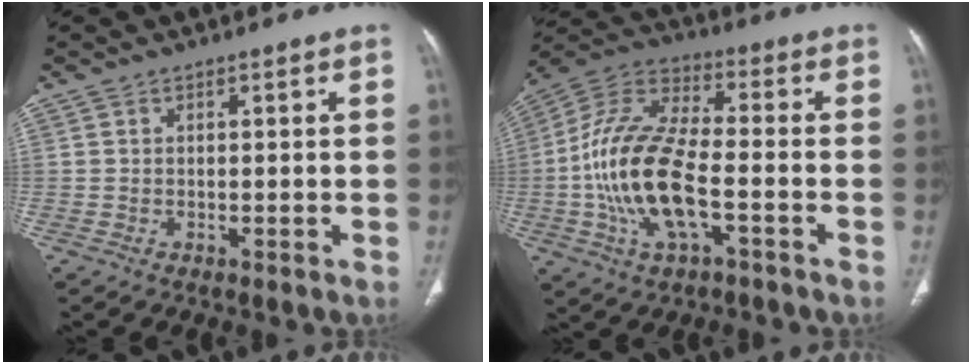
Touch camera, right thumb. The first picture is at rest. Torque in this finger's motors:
{"motor_torque": [1.21, 0.95, 2.13, -0.10, 0.71]}